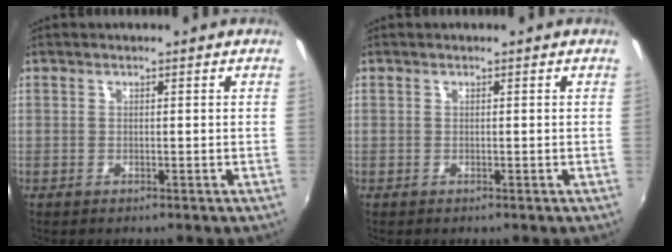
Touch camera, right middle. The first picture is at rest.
{"total": 0.0}